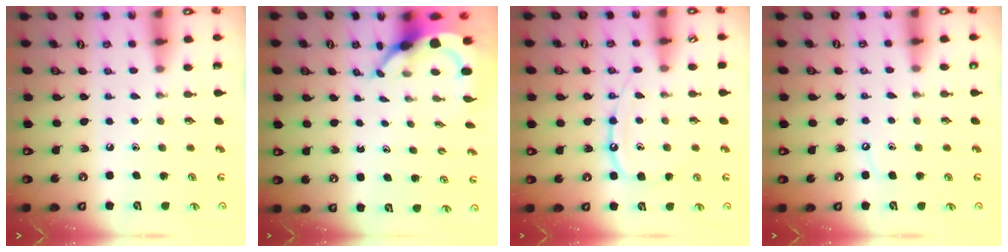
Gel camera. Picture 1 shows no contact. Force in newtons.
{"total": 5.4, "press": 5.3, "slide": 0.7}
{"total": 11.4, "press": 11.4, "slide": 0.9}
{"total": 3.4, "press": 3.4, "slide": 0.4}